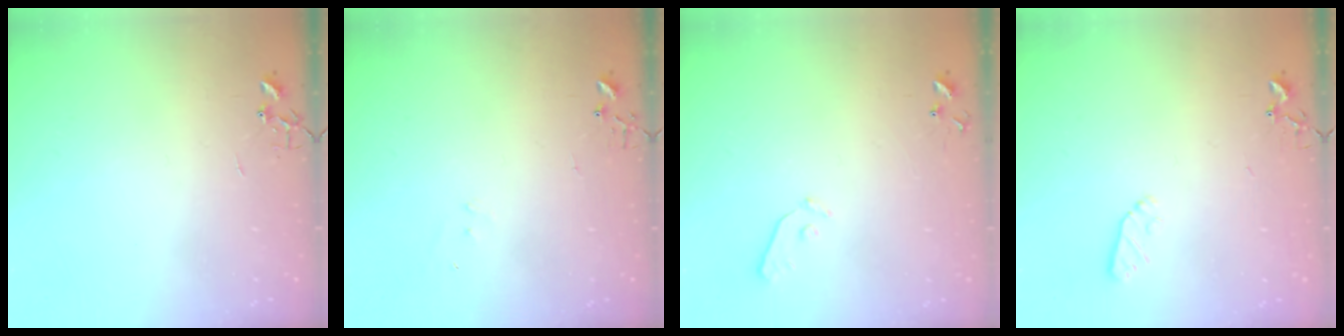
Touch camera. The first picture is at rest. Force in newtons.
{"total": 4.9, "press": 4.9, "slide": 0.3}
{"total": 4.9, "press": 4.9, "slide": 0.5}
{"total": 5.0, "press": 4.9, "slide": 0.9}